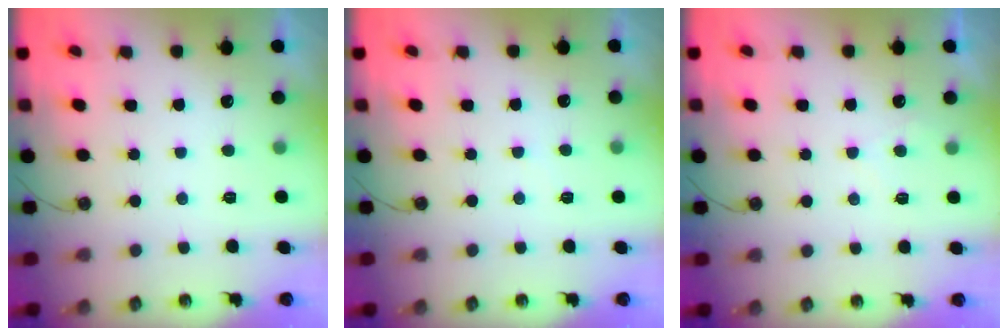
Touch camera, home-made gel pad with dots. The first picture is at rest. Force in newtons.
{"total": 2.3, "press": 2.3, "slide": 0.4}
{"total": 4.6, "press": 4.6, "slide": 0.4}